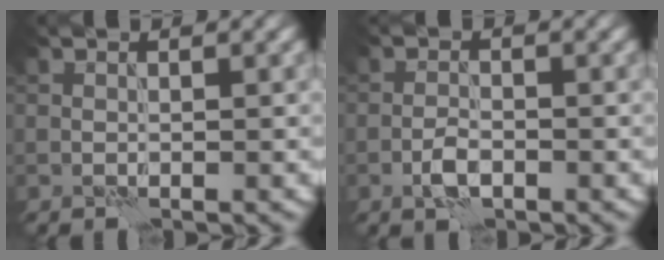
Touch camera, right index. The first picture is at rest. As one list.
[{"total": 2.0, "force": [-1.0, 0.9, 1.5], "torque": [-0.028, 0.002, -0.024]}]